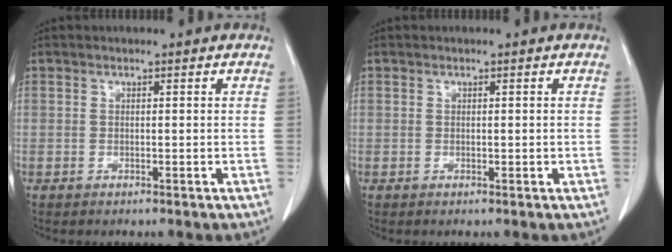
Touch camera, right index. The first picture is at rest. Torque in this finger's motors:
{"motor_torque": [-0.18, 0.26, -0.02, 0.02]}